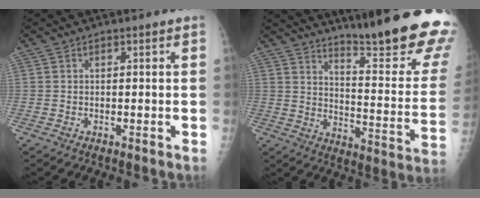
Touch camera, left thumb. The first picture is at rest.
{"total": 24.7, "force": [19.2, 2.3, 15.3], "torque": [-0.192, -0.159, 0.259]}